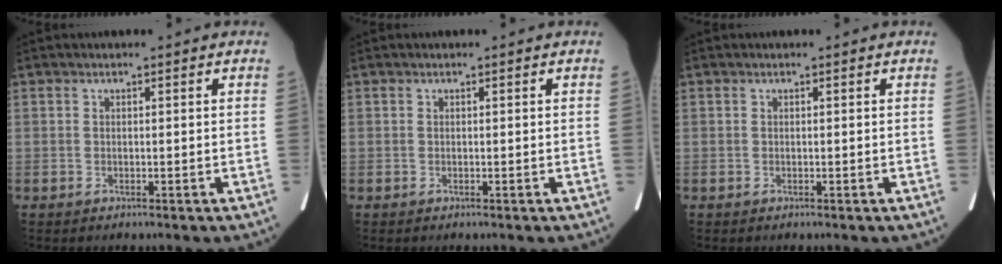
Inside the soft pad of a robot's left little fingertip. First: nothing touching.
{"total": 0.0}
{"total": 0.0}